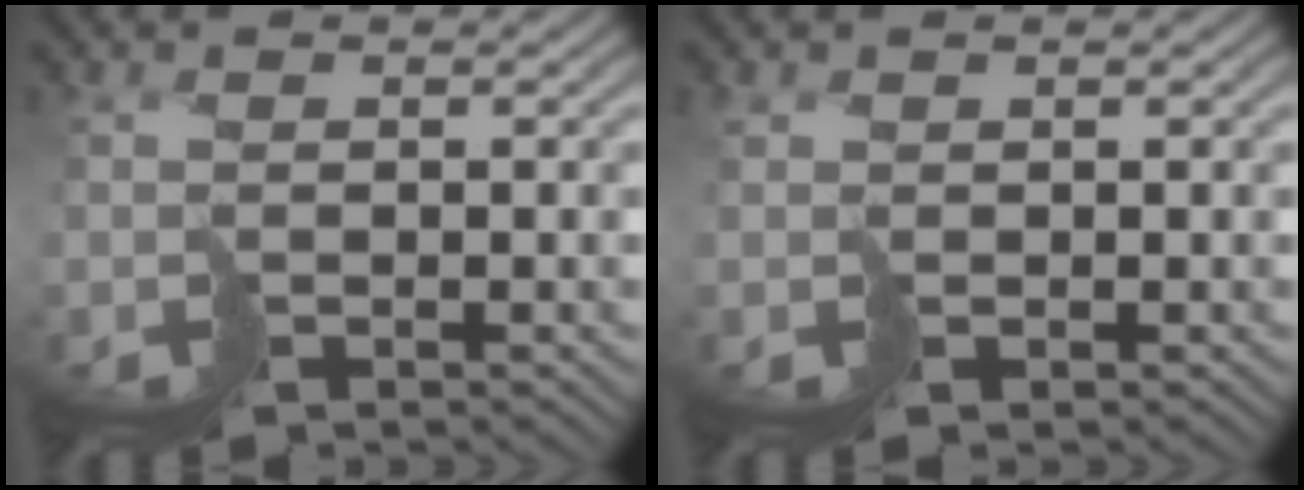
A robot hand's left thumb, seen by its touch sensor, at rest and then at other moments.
{"total": 0.7, "force": [0.4, 0.4, -0.3], "torque": [0.006, -0.006, 0.007]}